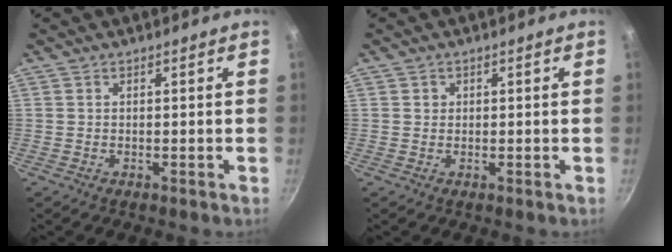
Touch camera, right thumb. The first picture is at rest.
{"total": 1.0, "force": [0.2, 0.9, 0.2], "torque": [0.004, 0.001, 0.003]}